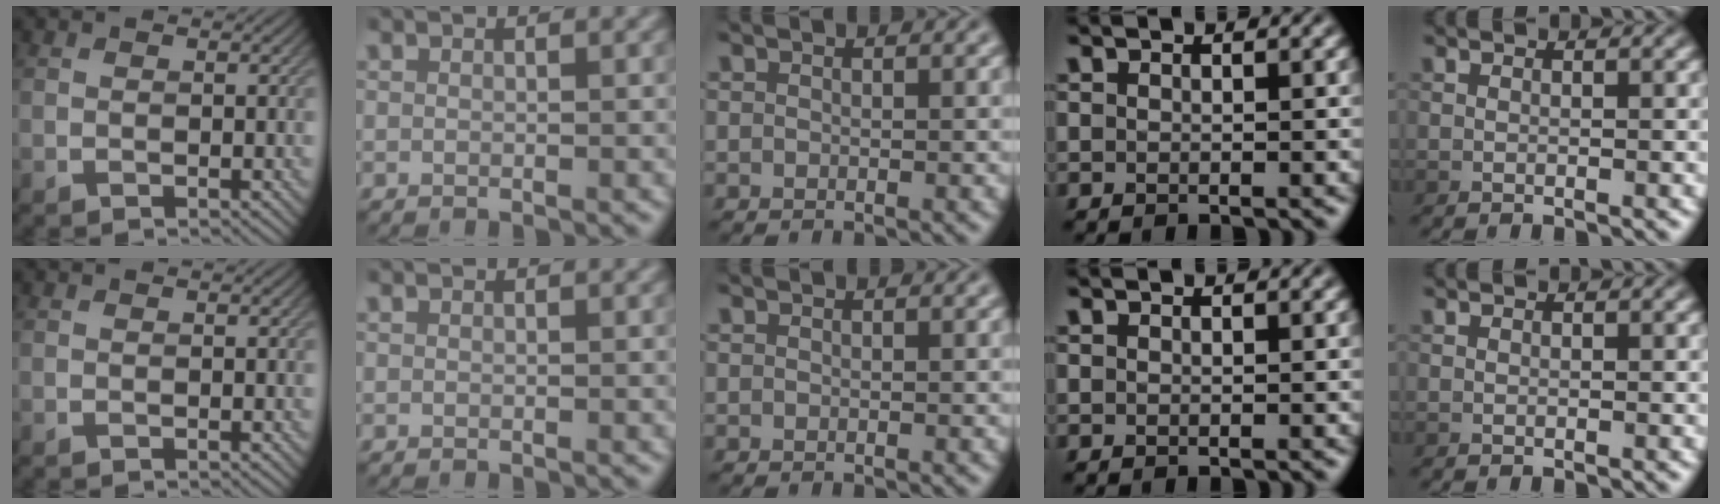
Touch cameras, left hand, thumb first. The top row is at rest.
{}